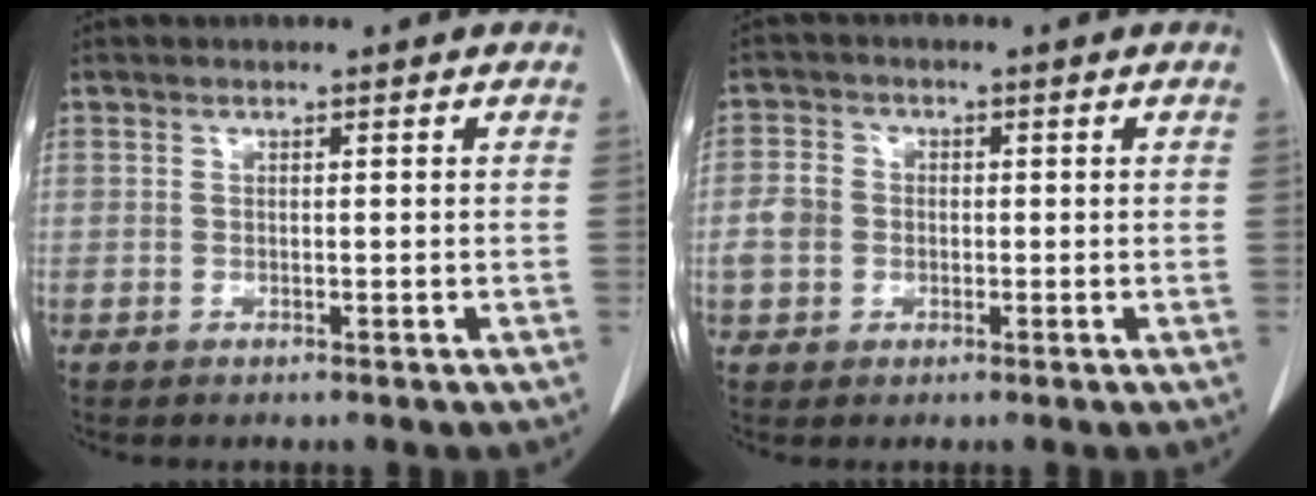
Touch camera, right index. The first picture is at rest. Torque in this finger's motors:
{"motor_torque": [0.34, 0.05, 0.09, 0.04]}